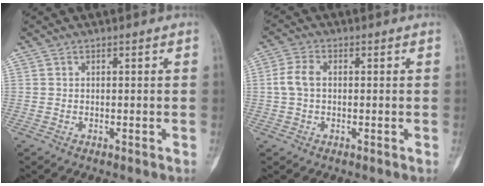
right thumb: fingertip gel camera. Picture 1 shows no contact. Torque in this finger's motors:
{"motor_torque": [-0.24, 0.45, 0.53, 0.07, 0.03]}